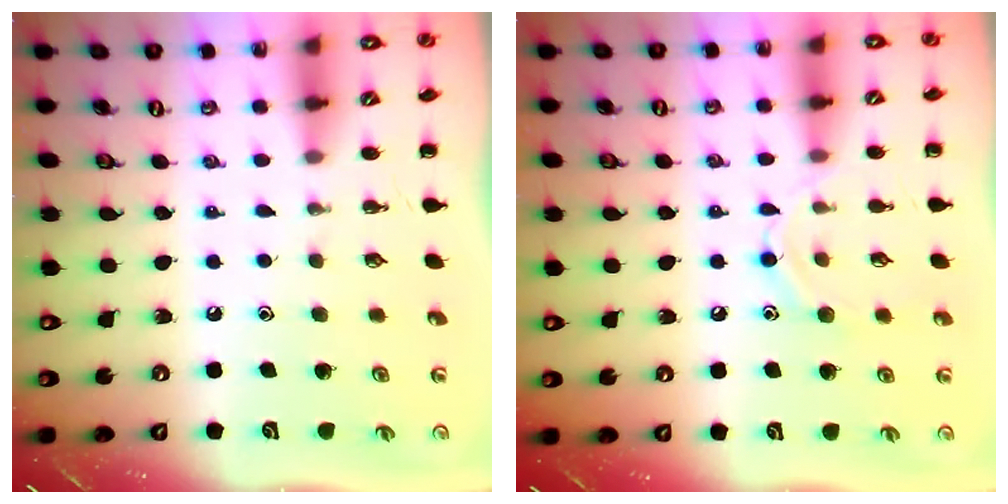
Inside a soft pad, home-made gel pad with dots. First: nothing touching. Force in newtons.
{"total": 8.2, "press": 8.1, "slide": 1.1}